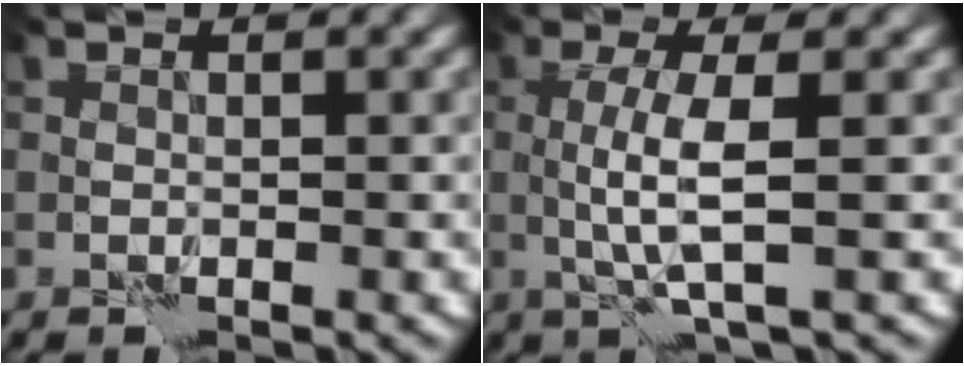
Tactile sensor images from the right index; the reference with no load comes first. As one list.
[{"total": 3.8, "force": [0.4, 0.5, 3.8], "torque": [-0.077, -0.005, 0.006]}]